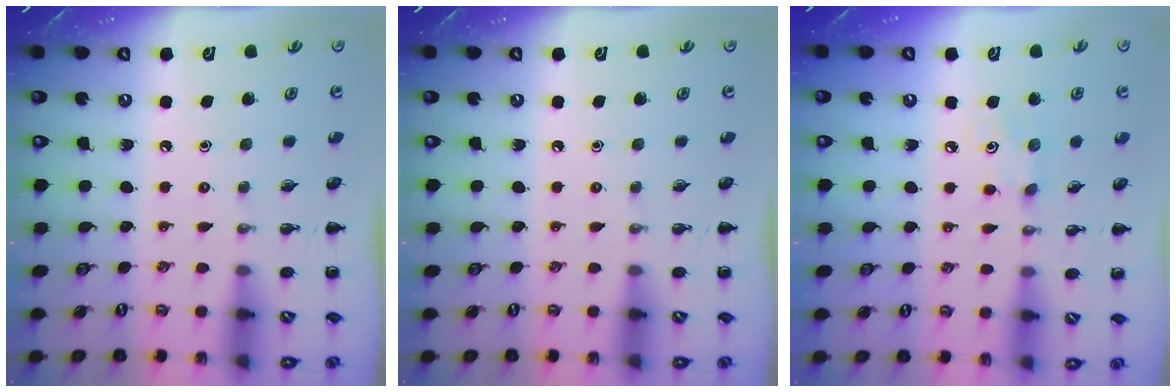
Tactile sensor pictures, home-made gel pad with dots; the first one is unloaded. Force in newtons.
{"total": 0.0}
{"total": 3.7, "press": 3.6, "slide": 0.8}